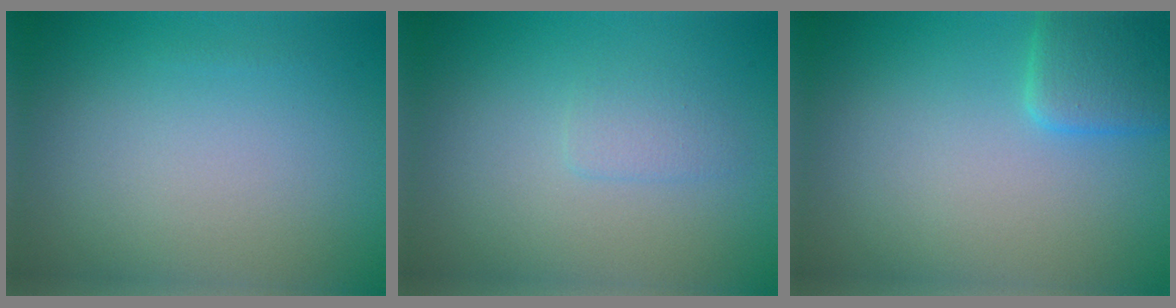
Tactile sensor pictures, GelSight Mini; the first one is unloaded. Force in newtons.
{"total": 1.2, "press": 1.2, "slide": 0.1}
{"total": 3.2, "press": 3.1, "slide": 0.2}